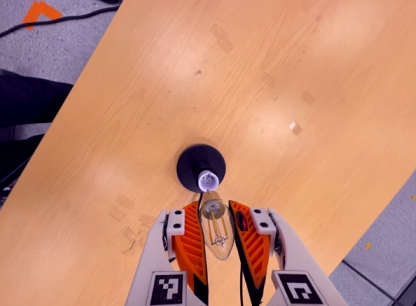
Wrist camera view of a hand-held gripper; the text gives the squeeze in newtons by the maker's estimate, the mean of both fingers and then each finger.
{"total": 18.5, "left": 20.3, "right": 16.8}